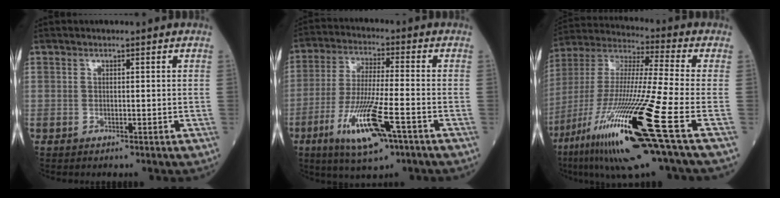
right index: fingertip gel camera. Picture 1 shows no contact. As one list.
[{"total": 12.9, "force": [-5.8, 1.3, 11.4], "torque": [-0.227, -0.026, -0.101]}, {"total": 23.7, "force": [-10.6, -0.2, 21.2], "torque": [-0.424, -0.058, -0.200]}]